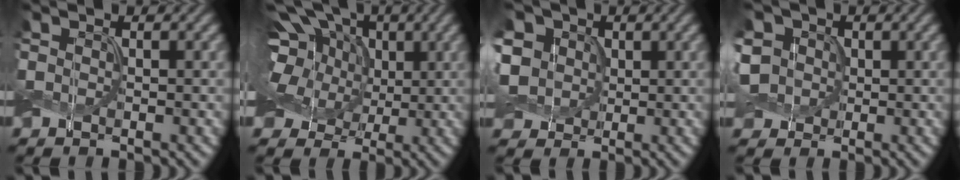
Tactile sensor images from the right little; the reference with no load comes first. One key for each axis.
{"total": 15.3, "fx": 4.7, "fy": 11.7, "fz": 8.8, "tx": -0.184, "ty": 0.047, "tz": 0.060}
{"total": 7.8, "fx": 2.0, "fy": 6.4, "fz": 4.0, "tx": -0.106, "ty": 0.032, "tz": 0.022}
{"total": 5.0, "fx": 0.6, "fy": 4.4, "fz": 2.4, "tx": -0.079, "ty": 0.024, "tz": -0.001}